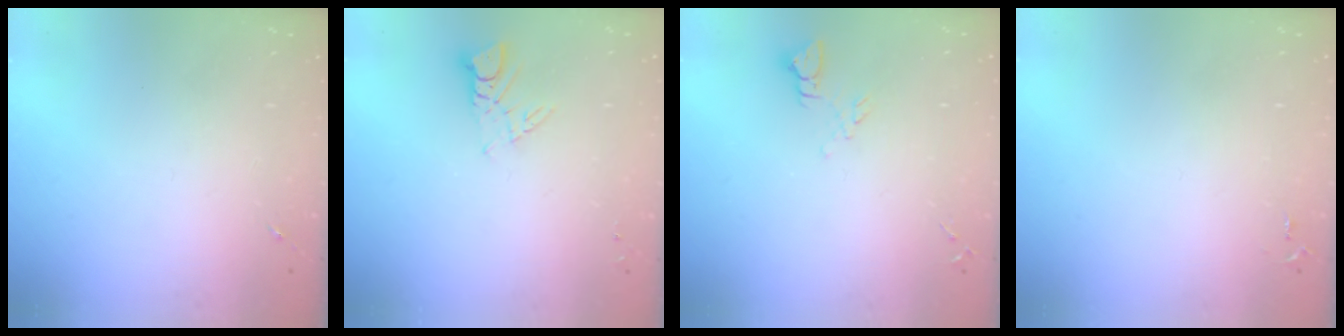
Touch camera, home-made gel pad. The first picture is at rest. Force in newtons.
{"total": 4.6, "press": 4.6, "slide": 0.3}
{"total": 4.3, "press": 4.3, "slide": 0.5}
{"total": 2.8, "press": 2.8, "slide": 0.4}